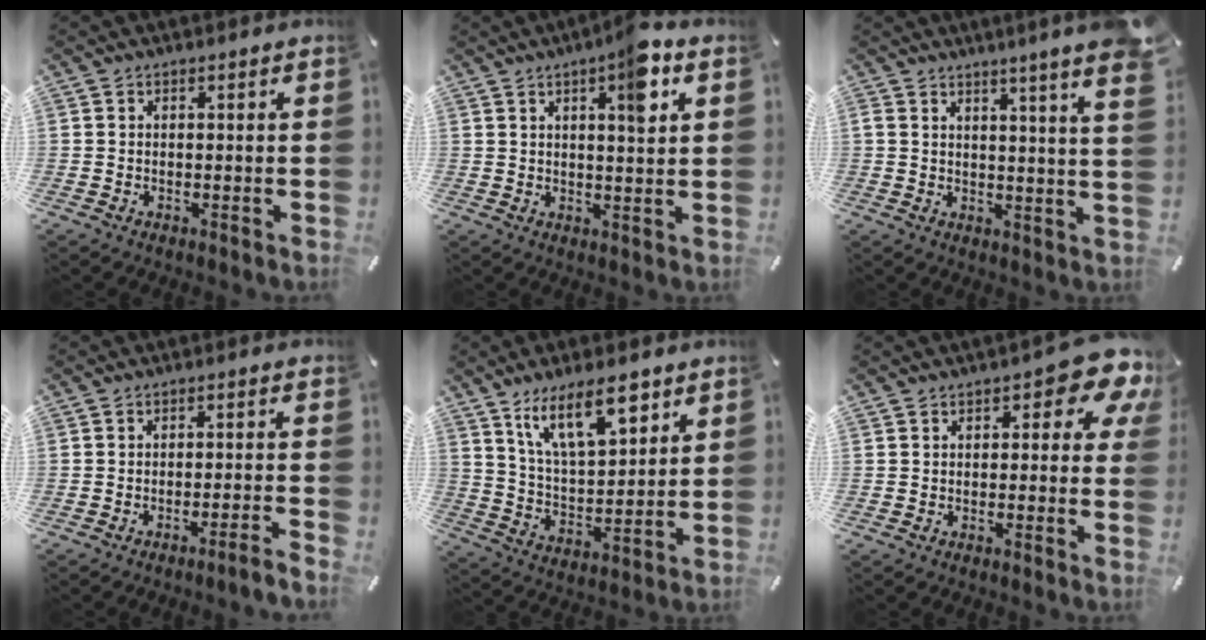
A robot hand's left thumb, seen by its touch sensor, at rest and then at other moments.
{"total": 7.8, "force": [3.7, 1.5, 6.7], "torque": [-0.097, -0.014, 0.053]}
{"total": 6.9, "force": [4.1, -0.3, 5.5], "torque": [-0.082, -0.035, 0.063]}
{"total": 3.6, "force": [-1.9, -0.3, 3.0], "torque": [-0.047, -0.006, -0.032]}
{"total": 15.3, "force": [9.5, 6.5, 10.0], "torque": [-0.168, -0.036, 0.166]}
{"total": 8.4, "force": [4.1, 3.8, 6.2], "torque": [-0.073, -0.020, 0.063]}